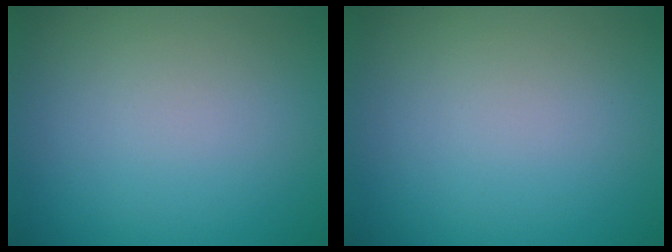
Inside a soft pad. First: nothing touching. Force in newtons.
{"total": 0.0}